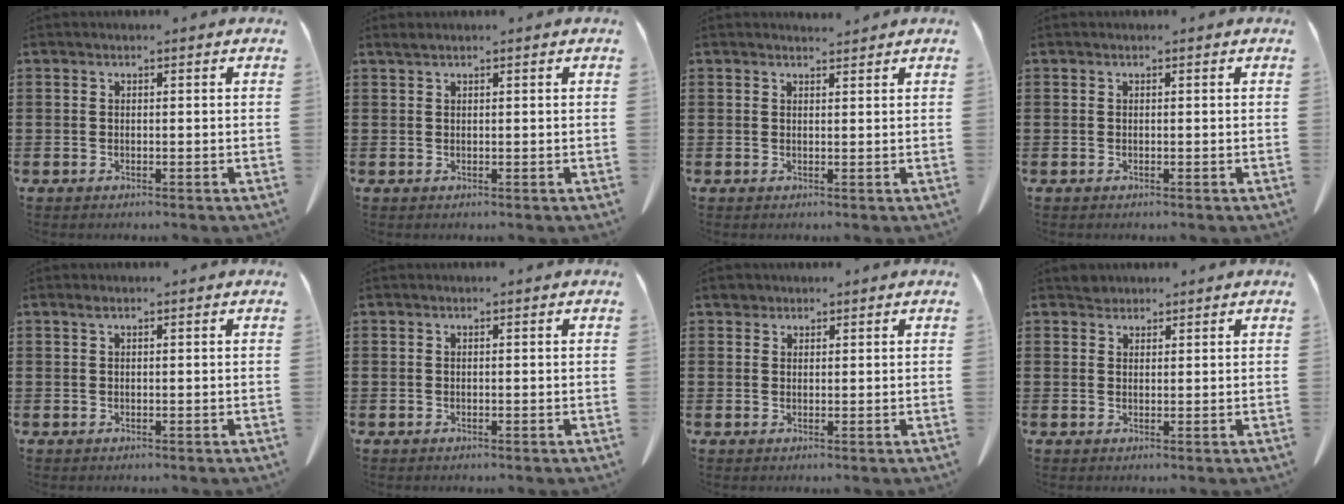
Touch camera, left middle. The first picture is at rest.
{"total": 0.6, "force": [0.4, 0.0, 0.4], "torque": [-0.009, 0.001, 0.008]}
{"total": 1.4, "force": [1.3, 0.2, 0.2], "torque": [-0.006, 0.001, 0.026]}
{"total": 0.0}
{"total": 0.8, "force": [0.4, 0.1, 0.7], "torque": [-0.015, 0.002, 0.007]}
{"total": 0.0}
{"total": 1.5, "force": [1.2, 0.8, 0.1], "torque": [-0.007, 0.005, 0.025]}
{"total": 1.6, "force": [1.5, 0.6, 0.0], "torque": [-0.003, 0.002, 0.030]}